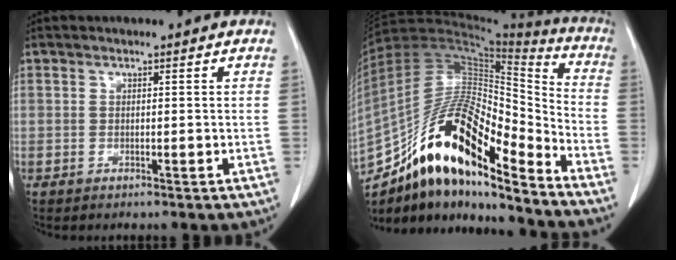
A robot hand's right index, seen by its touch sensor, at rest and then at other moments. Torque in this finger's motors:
{"motor_torque": [0.60, -0.54, 1.05, 0.21]}